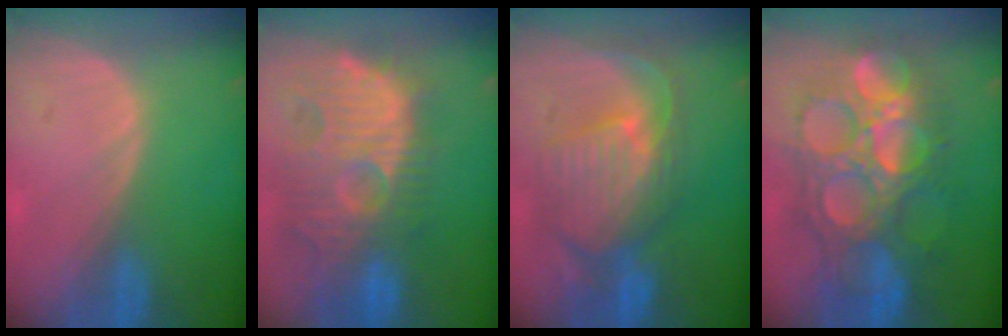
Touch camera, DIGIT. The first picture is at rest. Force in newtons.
{"total": 13.5, "press": 12.4, "slide": 5.3}
{"total": 10.8, "press": 9.5, "slide": 5.2}
{"total": 13.6, "press": 13.5, "slide": 1.5}